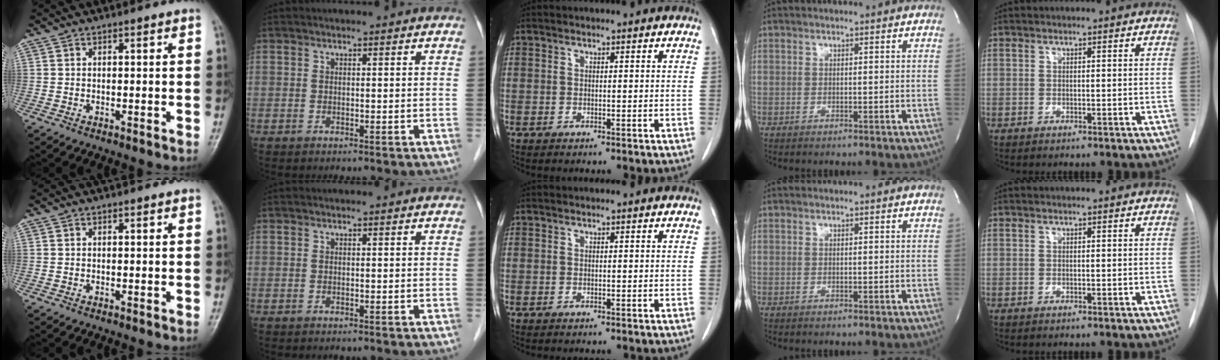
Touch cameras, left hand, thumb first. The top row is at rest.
{}